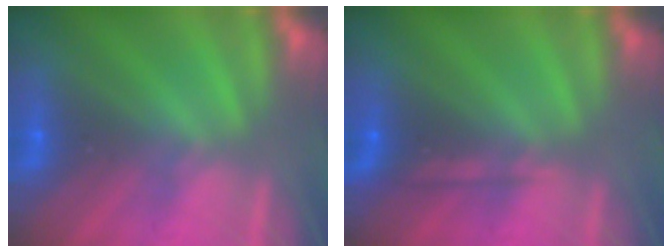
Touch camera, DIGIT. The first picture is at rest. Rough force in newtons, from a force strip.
{"total": 2.2}